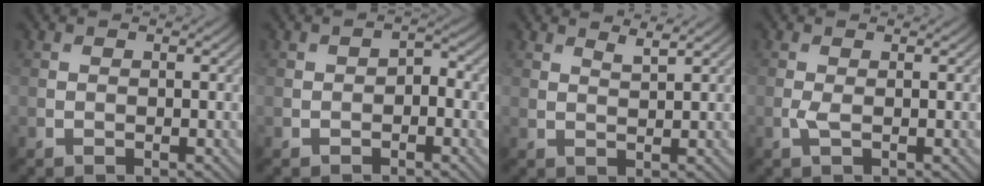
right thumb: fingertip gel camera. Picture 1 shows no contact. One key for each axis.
{"total": 1.7, "fx": -0.7, "fy": 1.0, "fz": 1.1, "tx": -0.019, "ty": 0.002, "tz": -0.017}
{"total": 1.7, "fx": 1.5, "fy": 0.1, "fz": 0.8, "tx": -0.022, "ty": 0.003, "tz": 0.031}
{"total": 1.1, "fx": -0.1, "fy": 0.2, "fz": 1.1, "tx": -0.028, "ty": -0.001, "tz": -0.004}